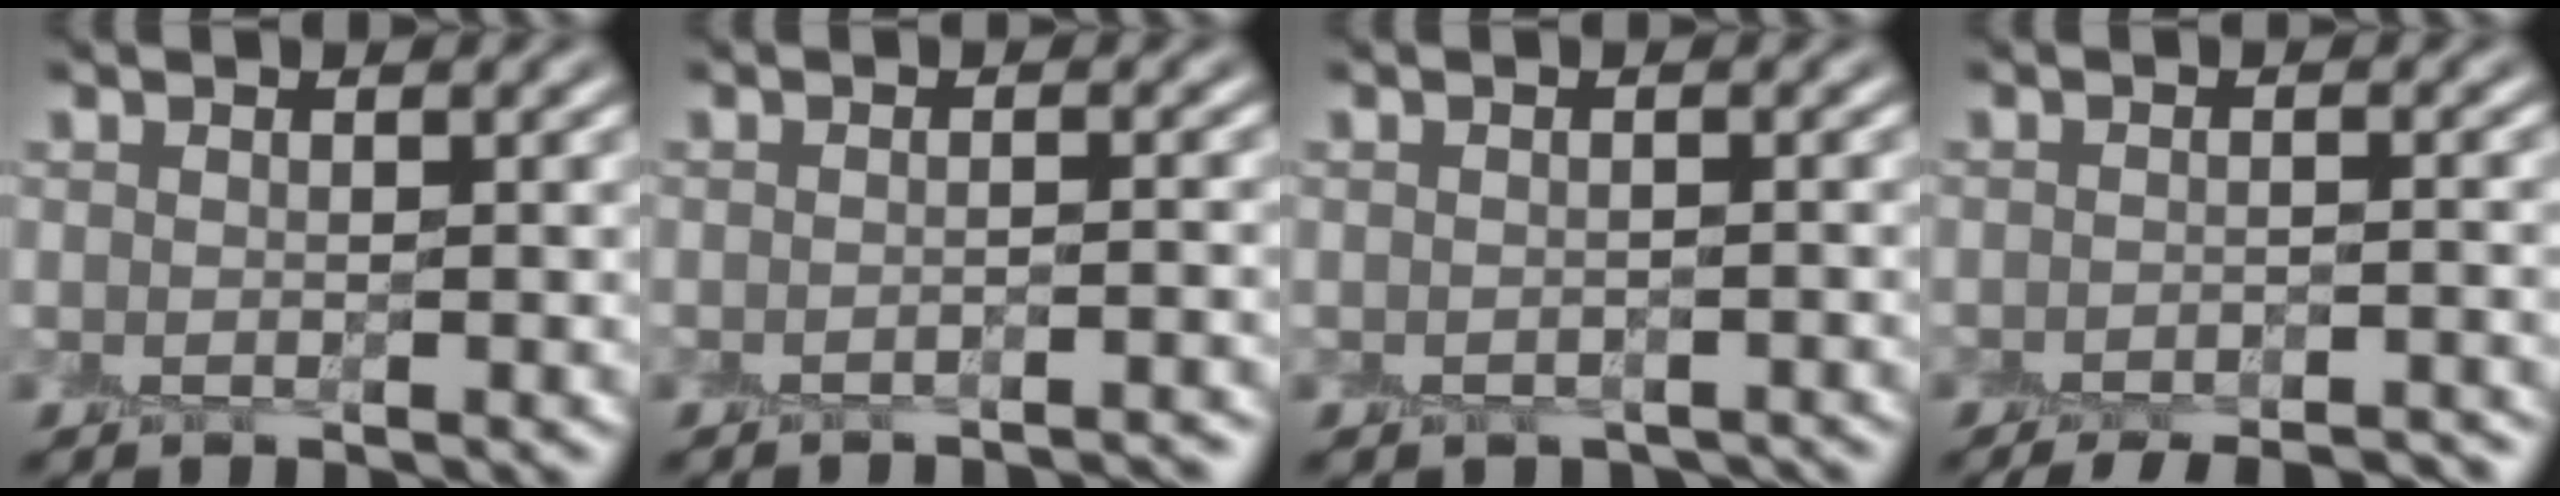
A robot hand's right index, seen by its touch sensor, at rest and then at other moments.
{"total": 2.1, "force": [-2.0, 0.0, 0.6], "torque": [0.005, 0.001, -0.027]}
{"total": 1.5, "force": [-1.4, 0.5, 0.2], "torque": [0.001, -0.012, -0.021]}
{"total": 6.4, "force": [-5.7, 1.6, 2.5], "torque": [-0.022, -0.002, -0.060]}